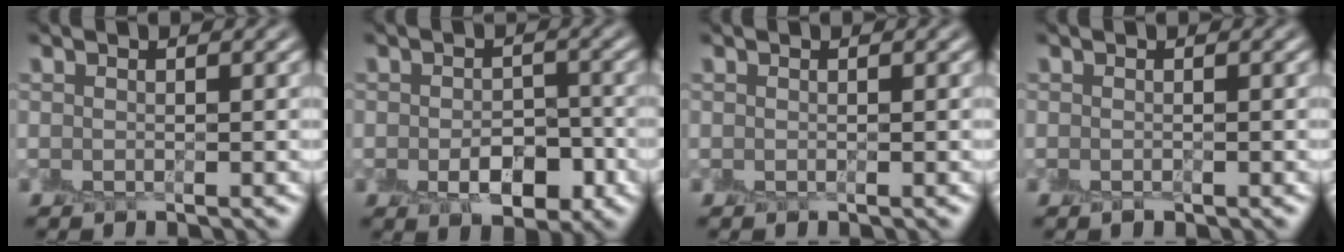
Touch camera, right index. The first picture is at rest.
{"total": 4.2, "force": [-1.4, 2.6, 2.9], "torque": [-0.043, -0.012, -0.022]}
{"total": 0.0}
{"total": 0.7, "force": [-0.5, 0.3, 0.3], "torque": [-0.005, -0.007, -0.009]}